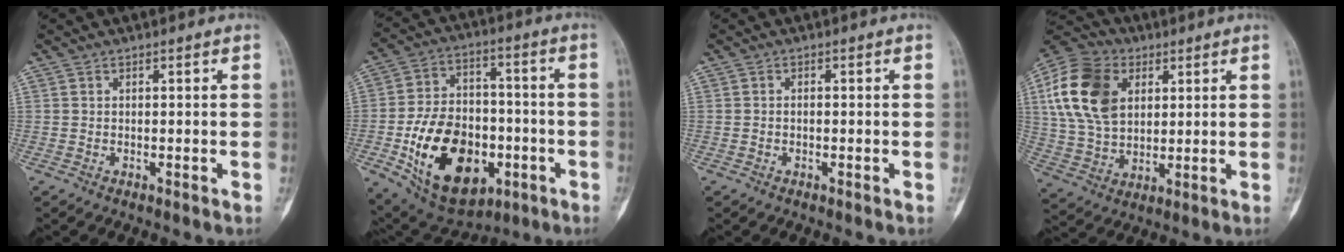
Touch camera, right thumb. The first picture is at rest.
{"total": 22.3, "force": [-6.6, 14.6, 15.6], "torque": [-0.226, 0.029, -0.086]}
{"total": 0.6, "force": [-0.2, 0.4, 0.4], "torque": [-0.006, 0.002, -0.005]}
{"total": 17.7, "force": [5.0, 12.4, 11.6], "torque": [-0.212, 0.000, 0.092]}